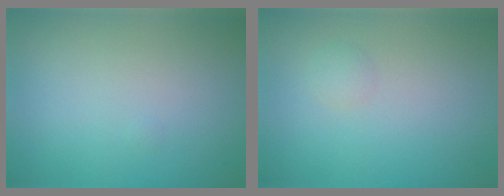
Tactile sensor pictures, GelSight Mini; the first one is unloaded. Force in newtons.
{"total": 0.9, "press": 0.9, "slide": 0.0}